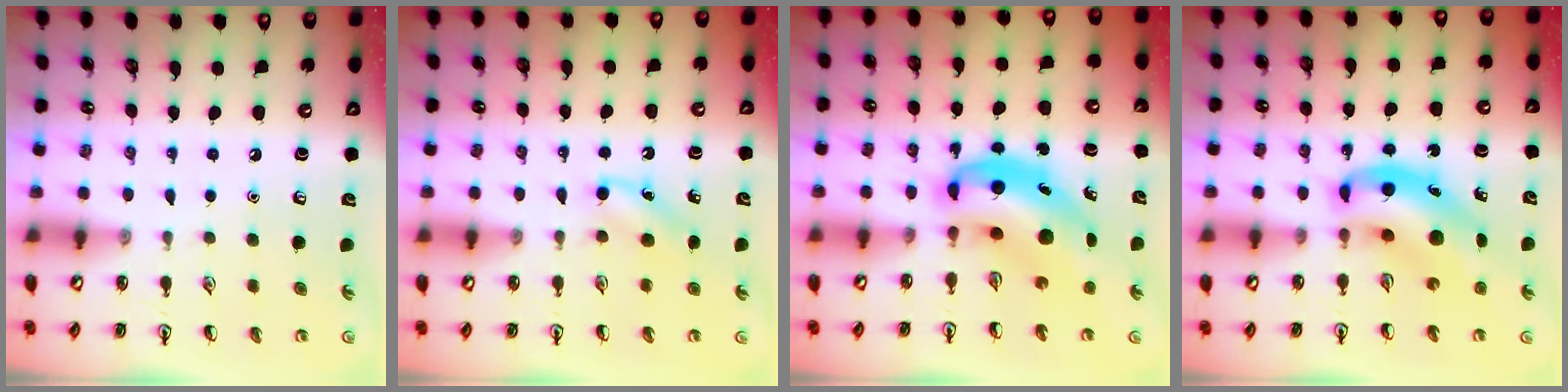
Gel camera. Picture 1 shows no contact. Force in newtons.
{"total": 4.4, "press": 4.0, "slide": 1.7}
{"total": 9.5, "press": 9.0, "slide": 3.1}
{"total": 9.8, "press": 9.4, "slide": 2.8}